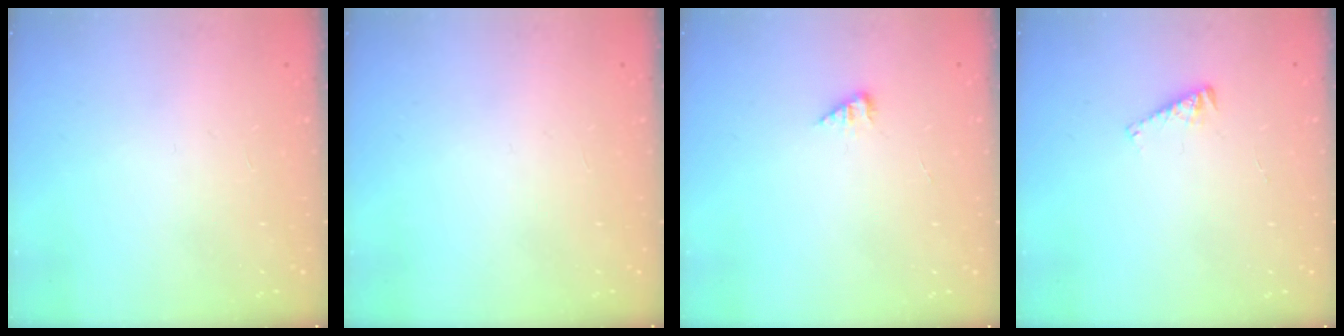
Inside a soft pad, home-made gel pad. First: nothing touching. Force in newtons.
{"total": 0.0}
{"total": 2.4, "press": 2.4, "slide": 0.4}
{"total": 4.8, "press": 4.8, "slide": 0.4}